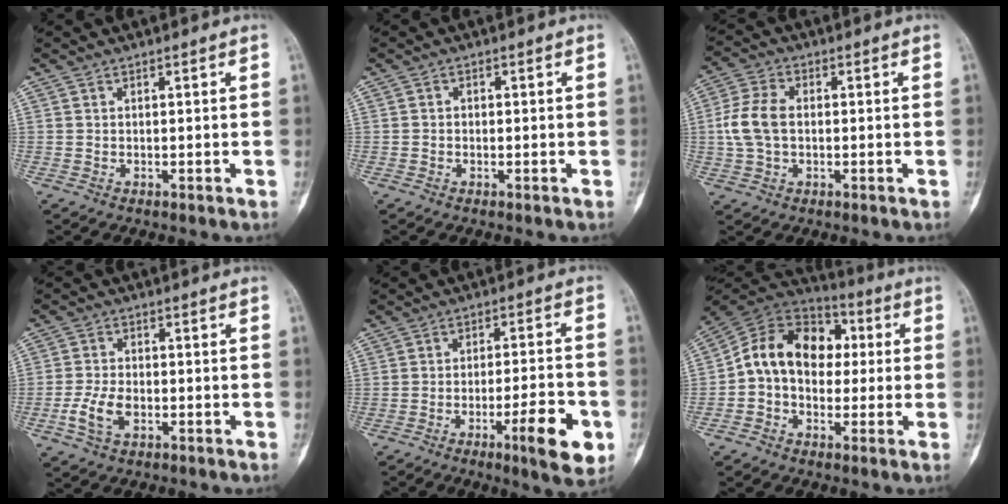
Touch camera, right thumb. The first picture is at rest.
{"total": 0.8, "force": [-0.2, 0.7, 0.2], "torque": [0.006, 0.003, -0.008]}
{"total": 7.8, "force": [-0.1, 5.1, 5.9], "torque": [-0.130, 0.015, -0.005]}
{"total": 5.7, "force": [-1.9, 3.3, 4.2], "torque": [-0.090, 0.009, -0.038]}
{"total": 11.4, "force": [-4.8, 2.3, 10.0], "torque": [-0.134, 0.016, -0.068]}
{"total": 15.4, "force": [0.6, 11.5, 10.3], "torque": [-0.139, 0.043, -0.004]}